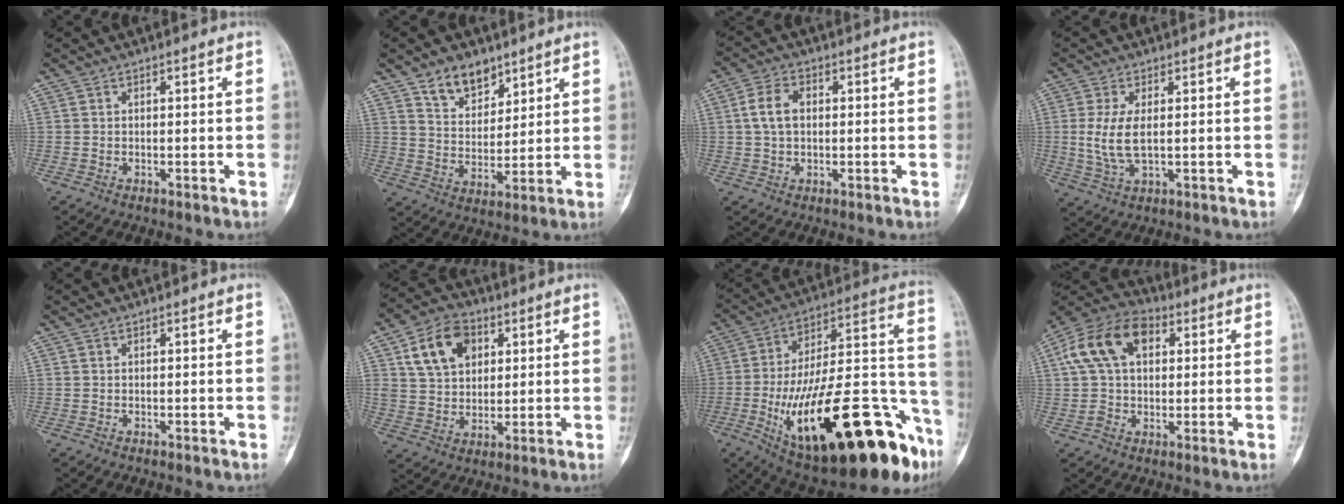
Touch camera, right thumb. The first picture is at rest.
{"total": 8.6, "force": [6.0, 5.0, 3.6], "torque": [-0.028, -0.043, 0.111]}
{"total": 6.0, "force": [0.8, 3.9, 4.4], "torque": [-0.088, 0.013, 0.011]}
{"total": 6.7, "force": [0.4, 2.8, 6.1], "torque": [-0.143, -0.008, 0.013]}
{"total": 0.0}
{"total": 12.5, "force": [4.7, 8.9, 7.4], "torque": [-0.104, -0.004, 0.084]}
{"total": 36.7, "force": [-15.6, 12.3, 30.8], "torque": [-0.422, 0.059, -0.231]}
{"total": 14.3, "force": [4.3, 9.6, 9.7], "torque": [-0.169, 0.025, 0.069]}